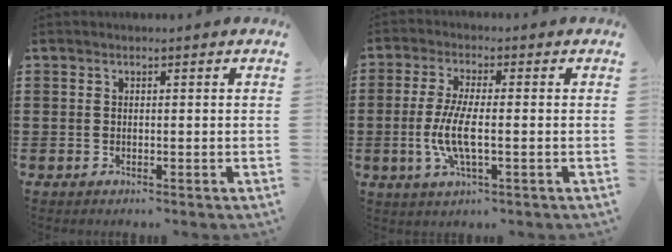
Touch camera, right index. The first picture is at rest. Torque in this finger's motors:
{"motor_torque": [1.80, 0.34, 0.85, 0.21]}